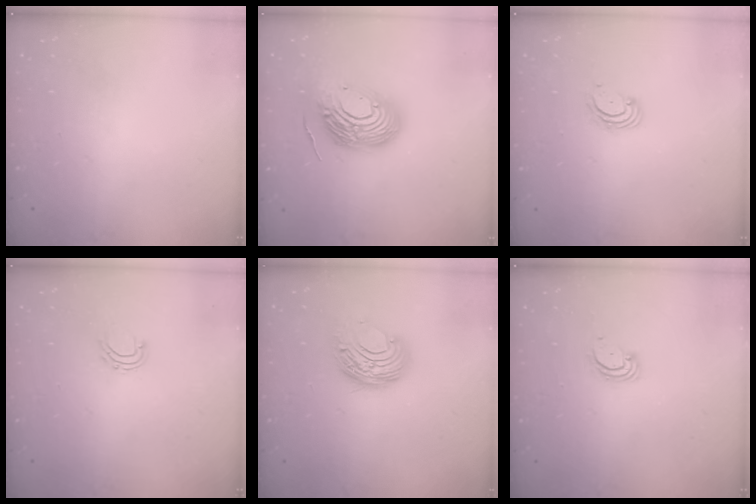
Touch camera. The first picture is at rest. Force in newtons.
{"total": 15.3, "press": 15.1, "slide": 2.2}
{"total": 3.1, "press": 3.1, "slide": 0.3}
{"total": 5.2, "press": 5.2, "slide": 0.4}
{"total": 9.0, "press": 9.0, "slide": 0.2}
{"total": 2.8, "press": 2.8, "slide": 0.2}